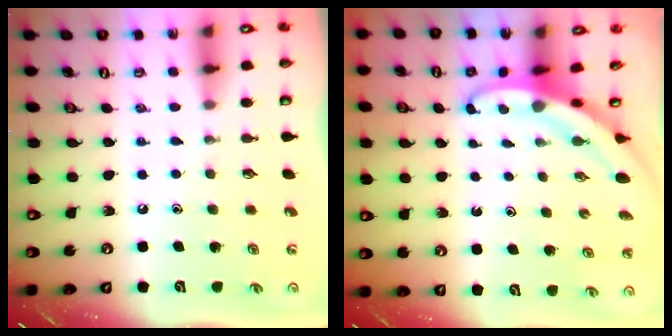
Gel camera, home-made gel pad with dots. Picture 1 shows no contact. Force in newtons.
{"total": 5.1, "press": 5.1, "slide": 0.2}